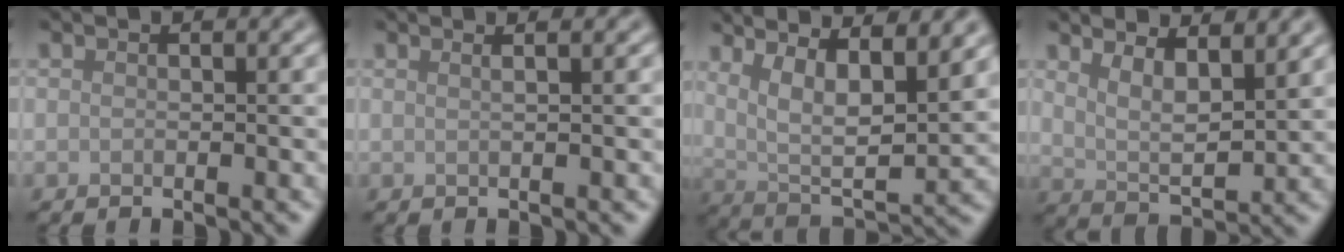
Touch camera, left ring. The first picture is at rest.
{"total": 2.1, "force": [1.1, 1.1, 1.4], "torque": [0.002, 0.003, -0.012]}
{"total": 10.6, "force": [5.4, 3.4, 8.5], "torque": [-0.136, 0.009, 0.079]}
{"total": 4.7, "force": [3.0, 1.8, 3.2], "torque": [-0.062, -0.008, 0.057]}